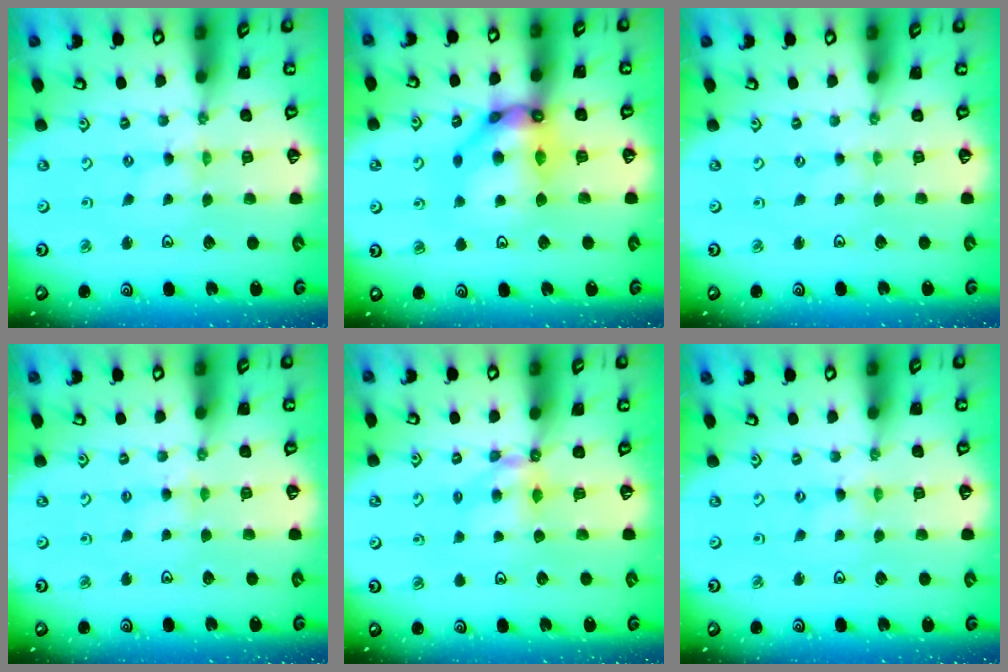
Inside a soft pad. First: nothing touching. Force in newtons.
{"total": 14.1, "press": 14.0, "slide": 1.4}
{"total": 0.7, "press": 0.7, "slide": 0.1}
{"total": 3.0, "press": 2.9, "slide": 0.4}
{"total": 6.4, "press": 6.3, "slide": 0.5}
{"total": 0.0}